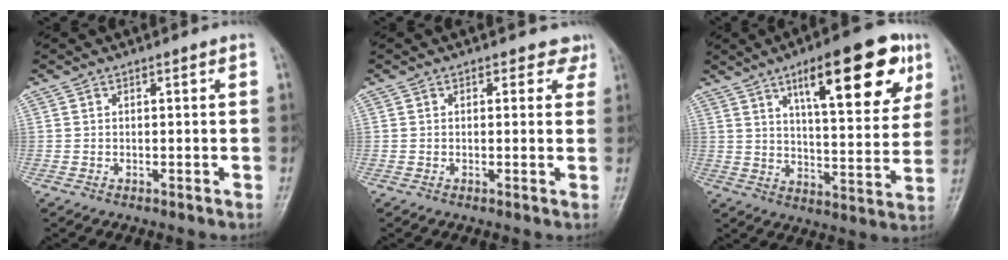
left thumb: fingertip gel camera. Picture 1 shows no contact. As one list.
[{"total": 2.8, "force": [1.9, 1.9, 0.5], "torque": [0.025, -0.008, 0.004]}, {"total": 20.5, "force": [10.2, 6.7, 16.4], "torque": [-0.193, -0.029, 0.149]}]